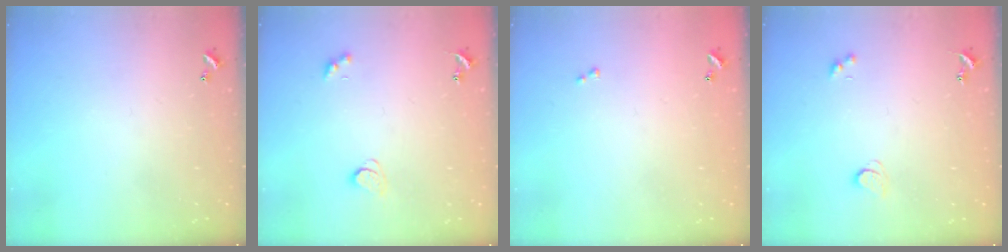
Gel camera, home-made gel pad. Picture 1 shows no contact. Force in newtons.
{"total": 2.2, "press": 2.2, "slide": 0.5}
{"total": 0.5, "press": 0.3, "slide": 0.4}
{"total": 1.9, "press": 1.9, "slide": 0.5}